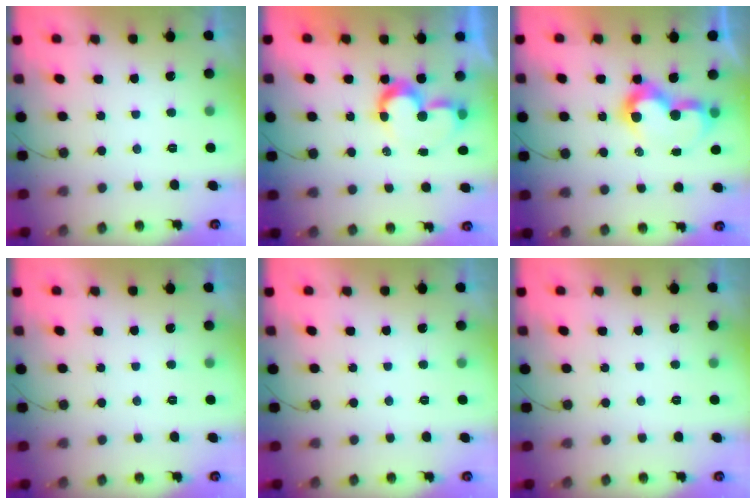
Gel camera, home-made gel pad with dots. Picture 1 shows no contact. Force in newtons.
{"total": 9.2, "press": 9.2, "slide": 0.3}
{"total": 10.0, "press": 10.0, "slide": 1.1}
{"total": 0.0}
{"total": 0.0}
{"total": 0.0}